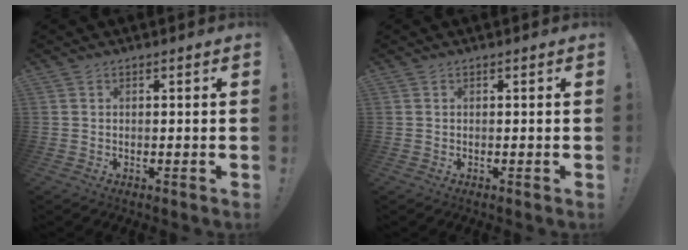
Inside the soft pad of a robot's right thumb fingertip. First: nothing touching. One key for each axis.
{"total": 0.0}